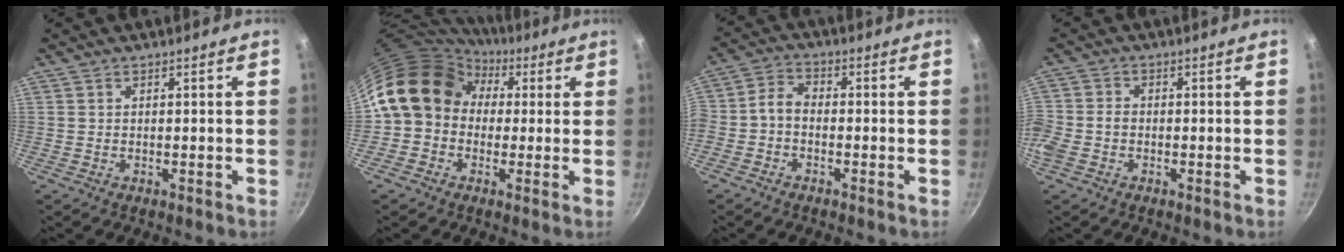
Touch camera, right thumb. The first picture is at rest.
{"total": 13.7, "force": [2.2, 11.5, 7.1], "torque": [-0.090, 0.032, 0.018]}
{"total": 4.2, "force": [-1.7, 2.7, 2.7], "torque": [-0.055, 0.034, -0.044]}
{"total": 6.5, "force": [-1.8, 5.0, 3.7], "torque": [-0.090, 0.011, -0.047]}